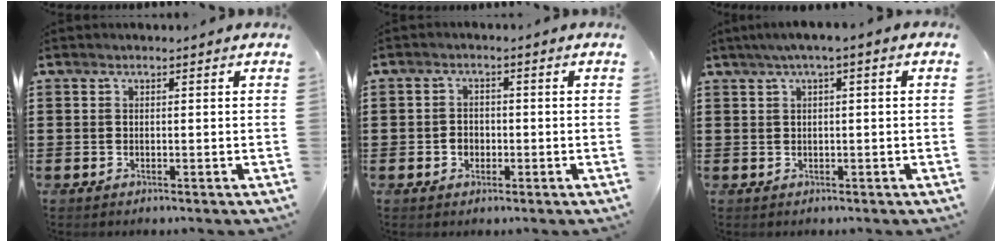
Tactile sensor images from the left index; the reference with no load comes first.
{"total": 2.4, "force": [-0.9, 2.1, 0.8], "torque": [-0.021, 0.003, -0.021]}
{"total": 1.7, "force": [-0.2, 0.2, 1.7], "torque": [-0.028, 0.000, -0.006]}